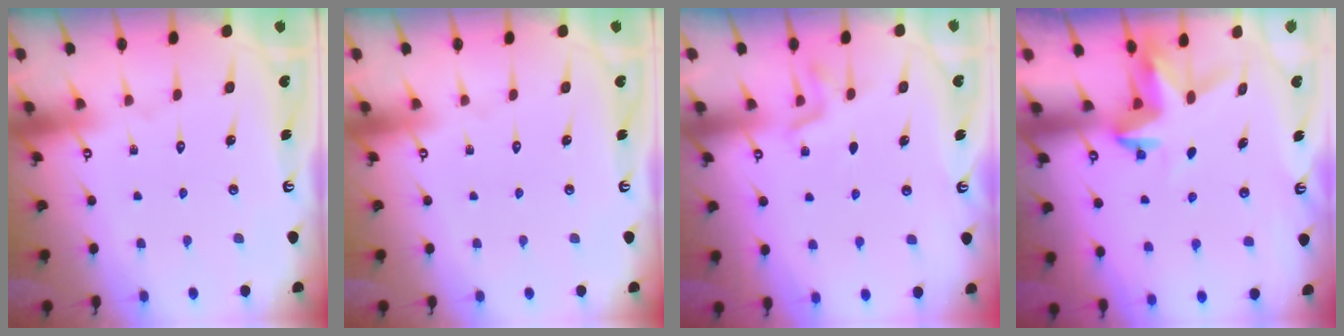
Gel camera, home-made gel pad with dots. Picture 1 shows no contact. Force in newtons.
{"total": 0.0}
{"total": 3.9, "press": 3.7, "slide": 1.3}
{"total": 3.8, "press": 3.8, "slide": 0.3}